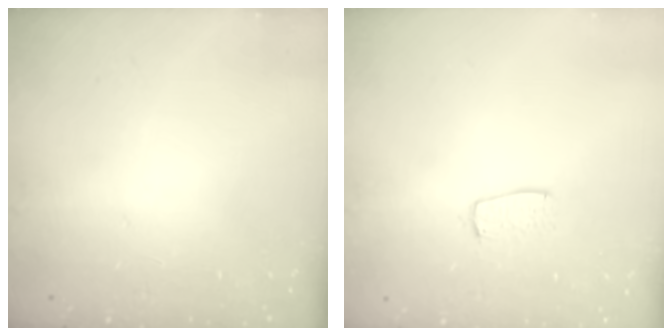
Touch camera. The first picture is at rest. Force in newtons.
{"total": 5.9, "press": 5.9, "slide": 0.3}